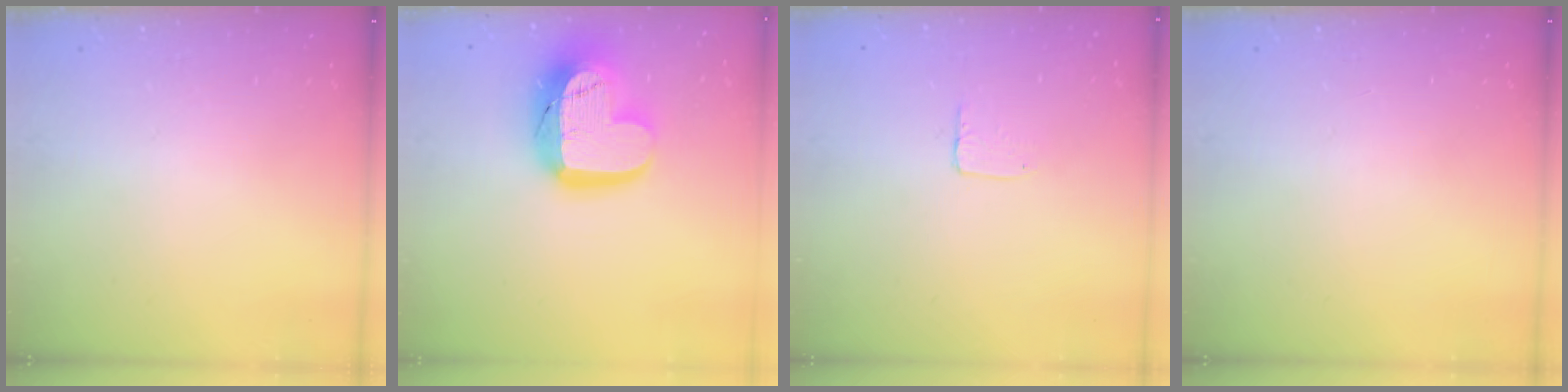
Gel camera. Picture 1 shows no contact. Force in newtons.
{"total": 19.0, "press": 19.0, "slide": 1.6}
{"total": 3.8, "press": 3.8, "slide": 0.3}
{"total": 0.0}